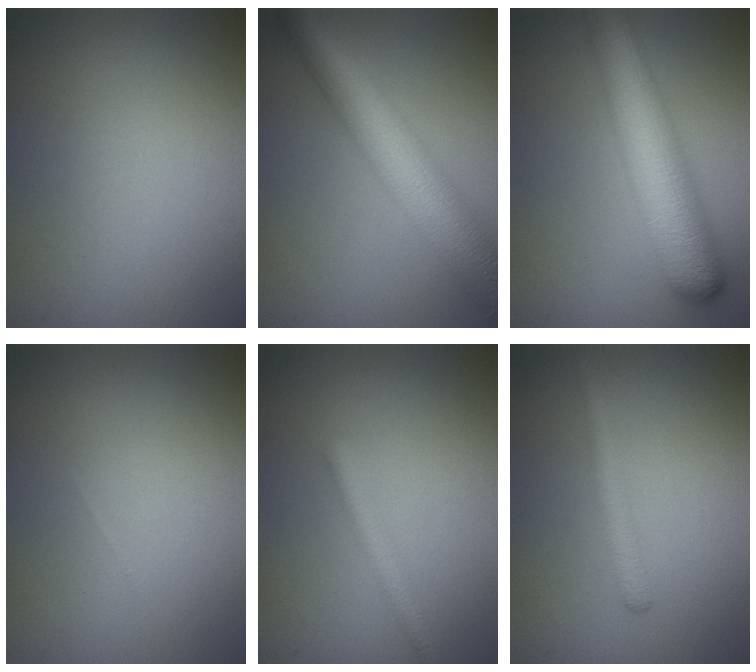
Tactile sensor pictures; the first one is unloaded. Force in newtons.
{"total": 9.9, "press": 9.9, "slide": 0.4}
{"total": 9.0, "press": 8.9, "slide": 0.3}
{"total": 0.0}
{"total": 2.1, "press": 2.1, "slide": 0.1}
{"total": 1.8, "press": 1.8, "slide": 0.1}